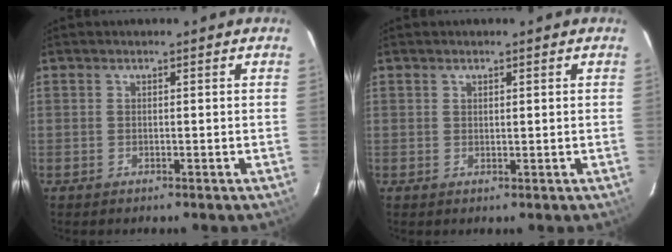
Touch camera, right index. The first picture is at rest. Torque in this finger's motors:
{"motor_torque": [-0.29, 0.05, -0.04, -0.01]}